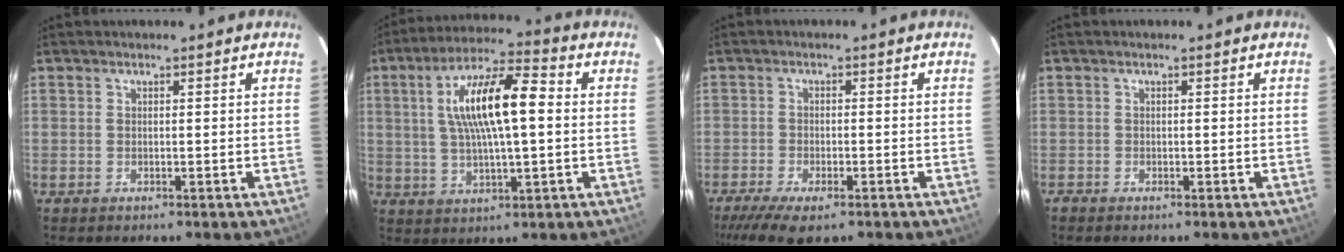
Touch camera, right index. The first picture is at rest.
{"total": 14.3, "force": [2.0, 3.9, 13.6], "torque": [-0.249, 0.019, 0.034]}
{"total": 8.8, "force": [-6.4, 2.8, 5.4], "torque": [-0.131, -0.031, -0.111]}
{"total": 0.8, "force": [-0.6, 0.5, -0.1], "torque": [-0.003, 0.001, -0.013]}